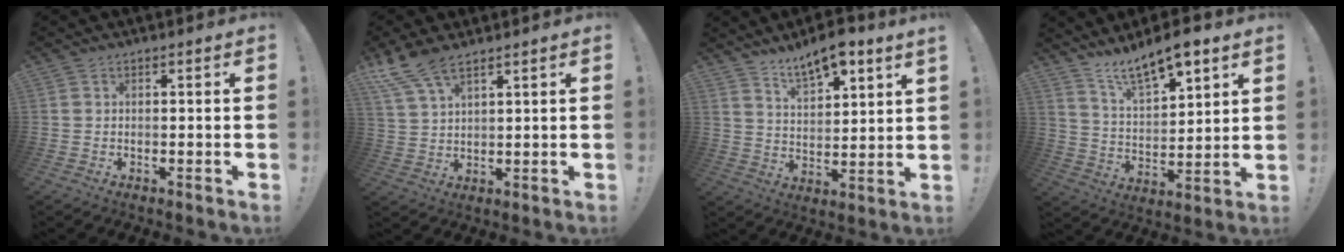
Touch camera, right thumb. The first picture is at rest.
{"total": 7.9, "force": [6.3, 2.3, 4.2], "torque": [-0.086, -0.029, 0.122]}
{"total": 9.6, "force": [7.8, 2.3, 5.1], "torque": [-0.089, -0.048, 0.140]}
{"total": 11.5, "force": [9.3, 3.3, 5.8], "torque": [-0.103, -0.068, 0.166]}